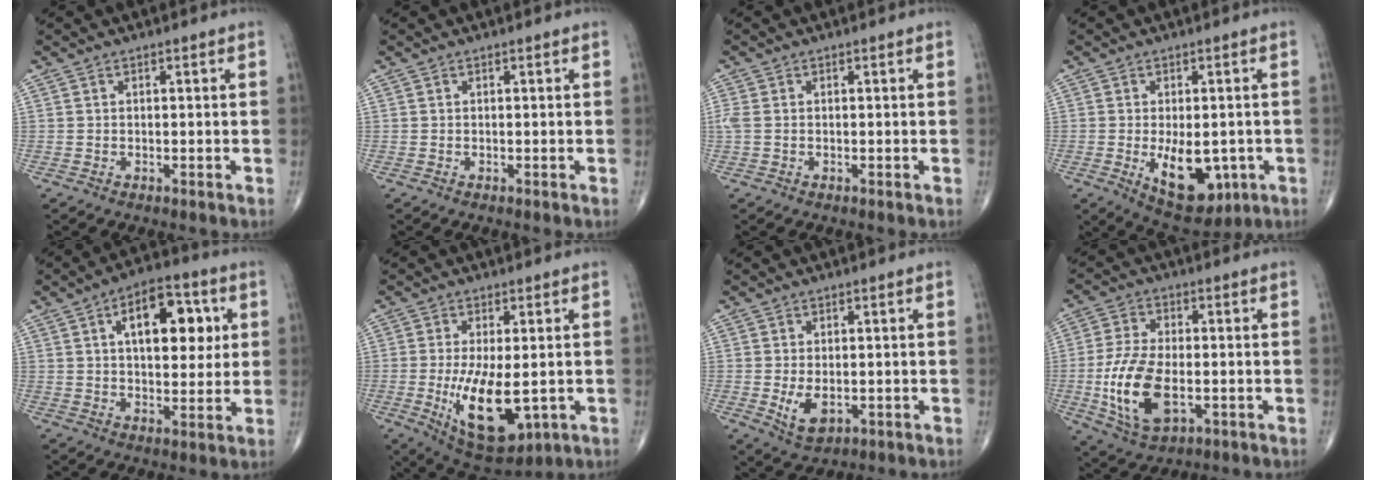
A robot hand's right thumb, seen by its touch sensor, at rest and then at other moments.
{"total": 0.0}
{"total": 2.0, "force": [0.0, 1.3, 1.6], "torque": [-0.054, 0.004, 0.000]}
{"total": 11.2, "force": [-2.7, 6.1, 9.0], "torque": [-0.109, -0.011, -0.025]}
{"total": 14.3, "force": [4.0, 7.4, 11.5], "torque": [-0.133, 0.001, 0.058]}
{"total": 13.3, "force": [-2.4, 5.7, 11.8], "torque": [-0.195, -0.027, -0.020]}
{"total": 5.1, "force": [-0.9, 3.0, 4.0], "torque": [-0.068, -0.012, -0.005]}
{"total": 13.7, "force": [-2.8, 7.1, 11.4], "torque": [-0.231, -0.002, -0.043]}